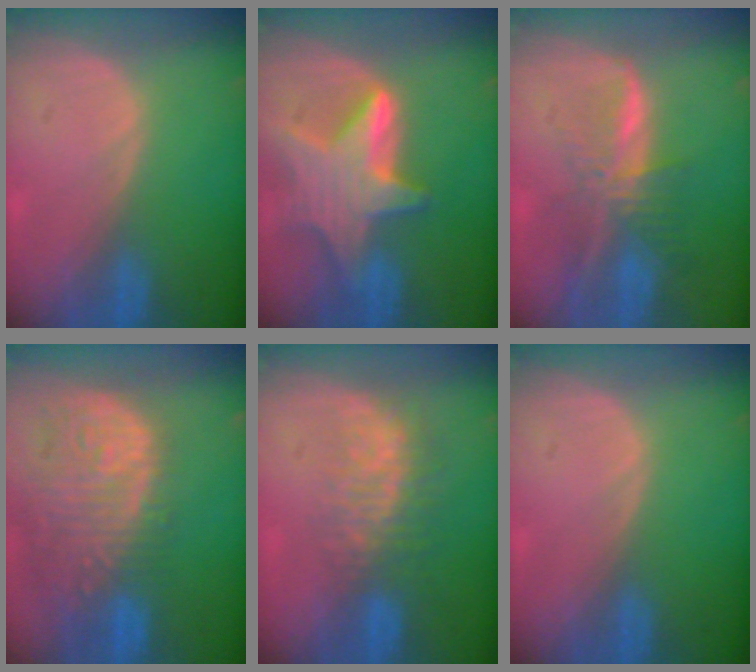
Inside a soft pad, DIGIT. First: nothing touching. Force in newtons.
{"total": 9.0, "press": 9.0, "slide": 0.7}
{"total": 7.9, "press": 6.7, "slide": 4.3}
{"total": 14.2, "press": 11.7, "slide": 8.1}
{"total": 7.8, "press": 6.9, "slide": 3.5}
{"total": 0.0}